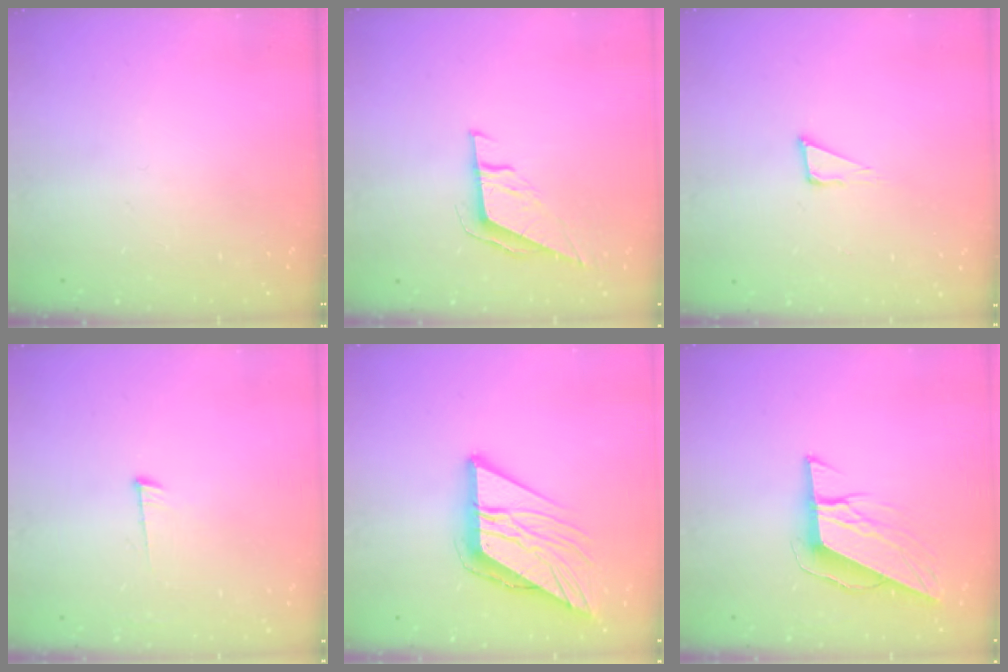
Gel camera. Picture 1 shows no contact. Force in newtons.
{"total": 6.0, "press": 5.9, "slide": 0.9}
{"total": 4.4, "press": 4.3, "slide": 0.8}
{"total": 6.1, "press": 6.1, "slide": 0.6}
{"total": 12.8, "press": 12.7, "slide": 1.5}
{"total": 9.3, "press": 9.3, "slide": 0.6}